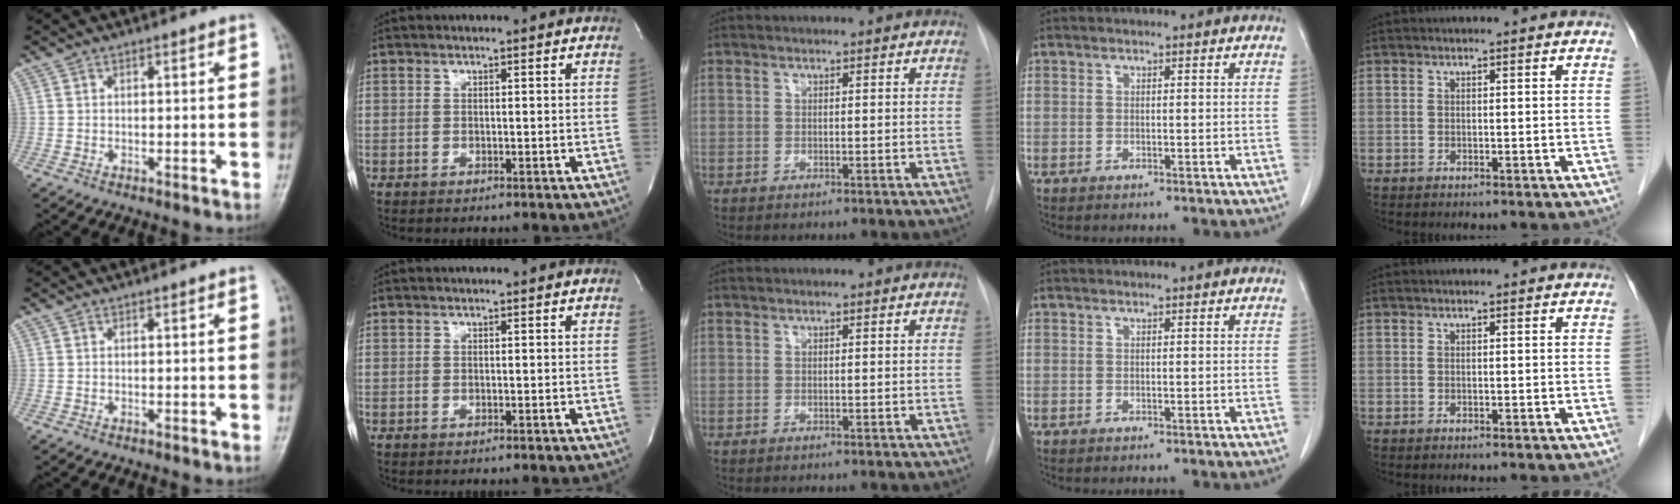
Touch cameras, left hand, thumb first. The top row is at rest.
{}